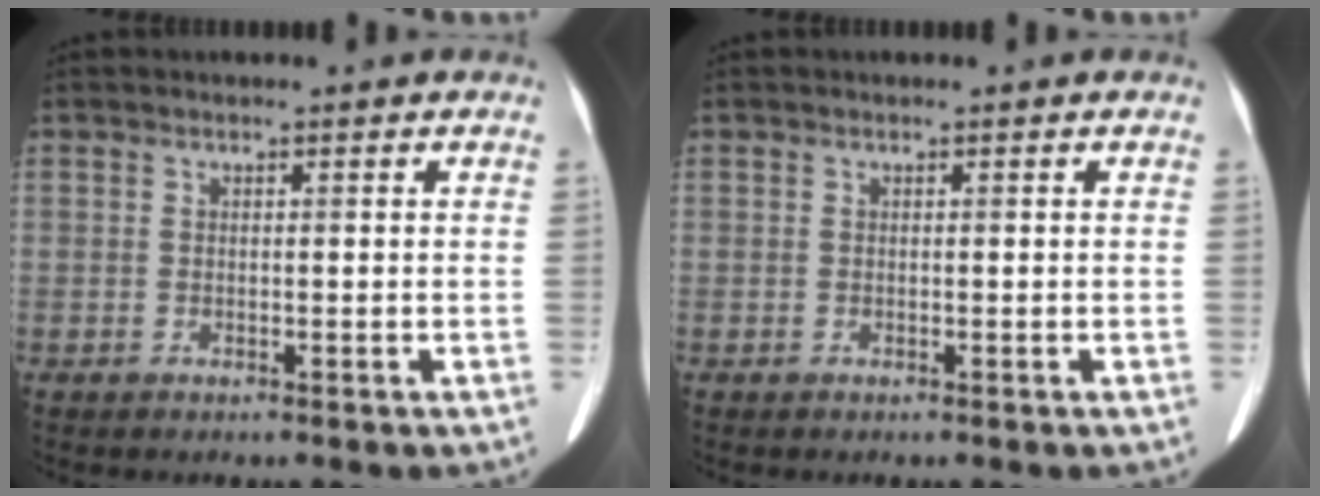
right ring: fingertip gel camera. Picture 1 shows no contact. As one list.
[{"total": 0.0}]